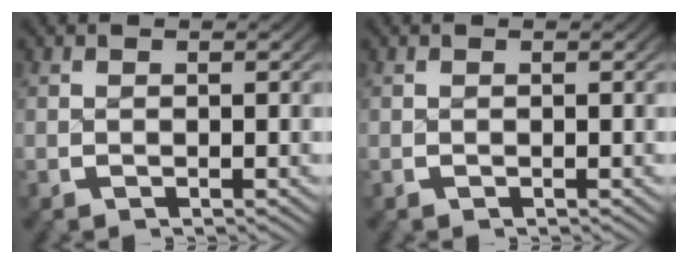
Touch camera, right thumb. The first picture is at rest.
{"total": 0.0}